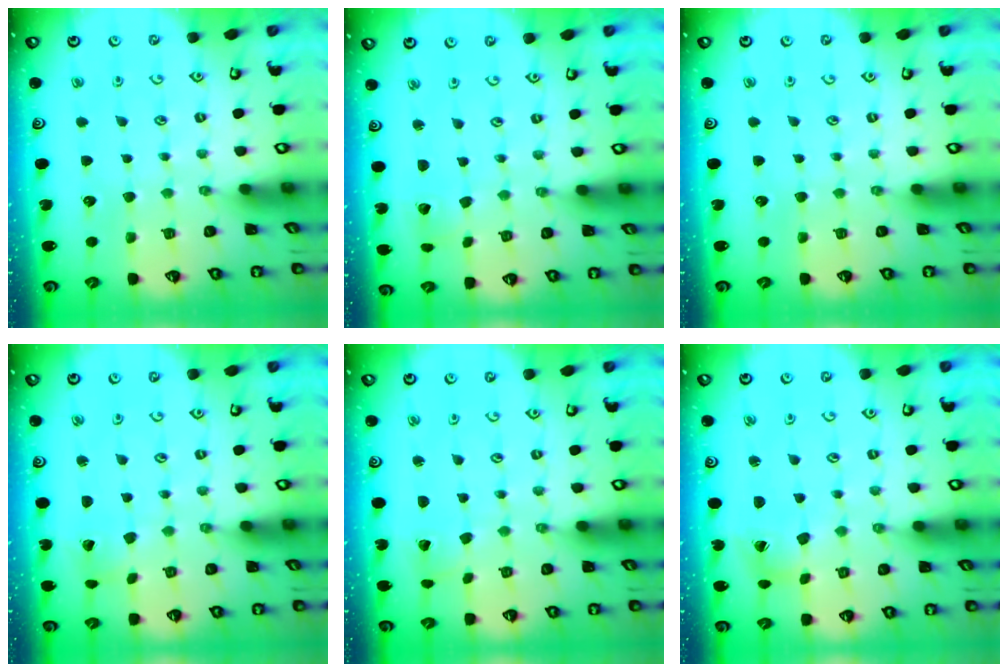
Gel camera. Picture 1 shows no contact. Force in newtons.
{"total": 2.8, "press": 2.8, "slide": 0.2}
{"total": 0.0}
{"total": 2.7, "press": 2.7, "slide": 0.5}
{"total": 1.9, "press": 1.9, "slide": 0.0}
{"total": 4.7, "press": 4.6, "slide": 0.4}